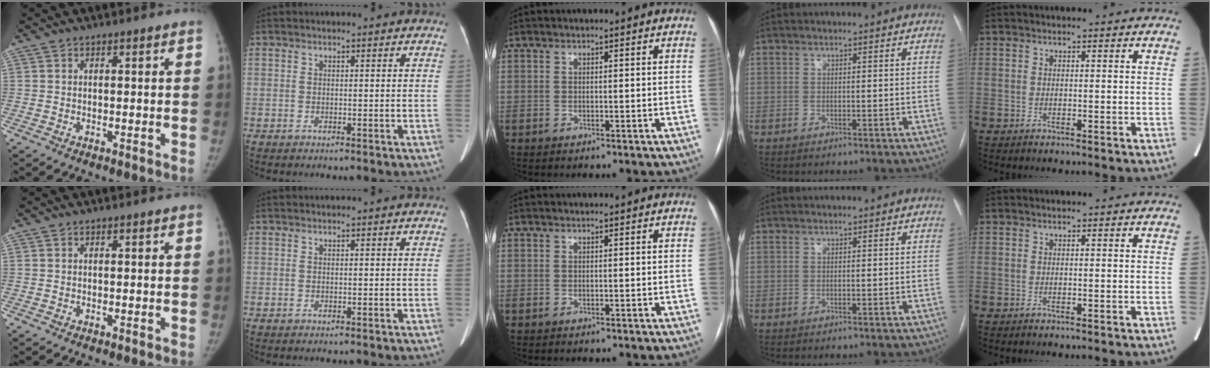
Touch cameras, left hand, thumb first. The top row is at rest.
{}